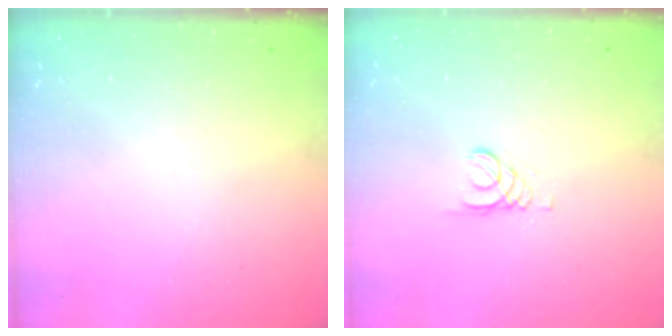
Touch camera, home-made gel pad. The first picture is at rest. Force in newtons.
{"total": 1.5, "press": 1.5, "slide": 0.1}